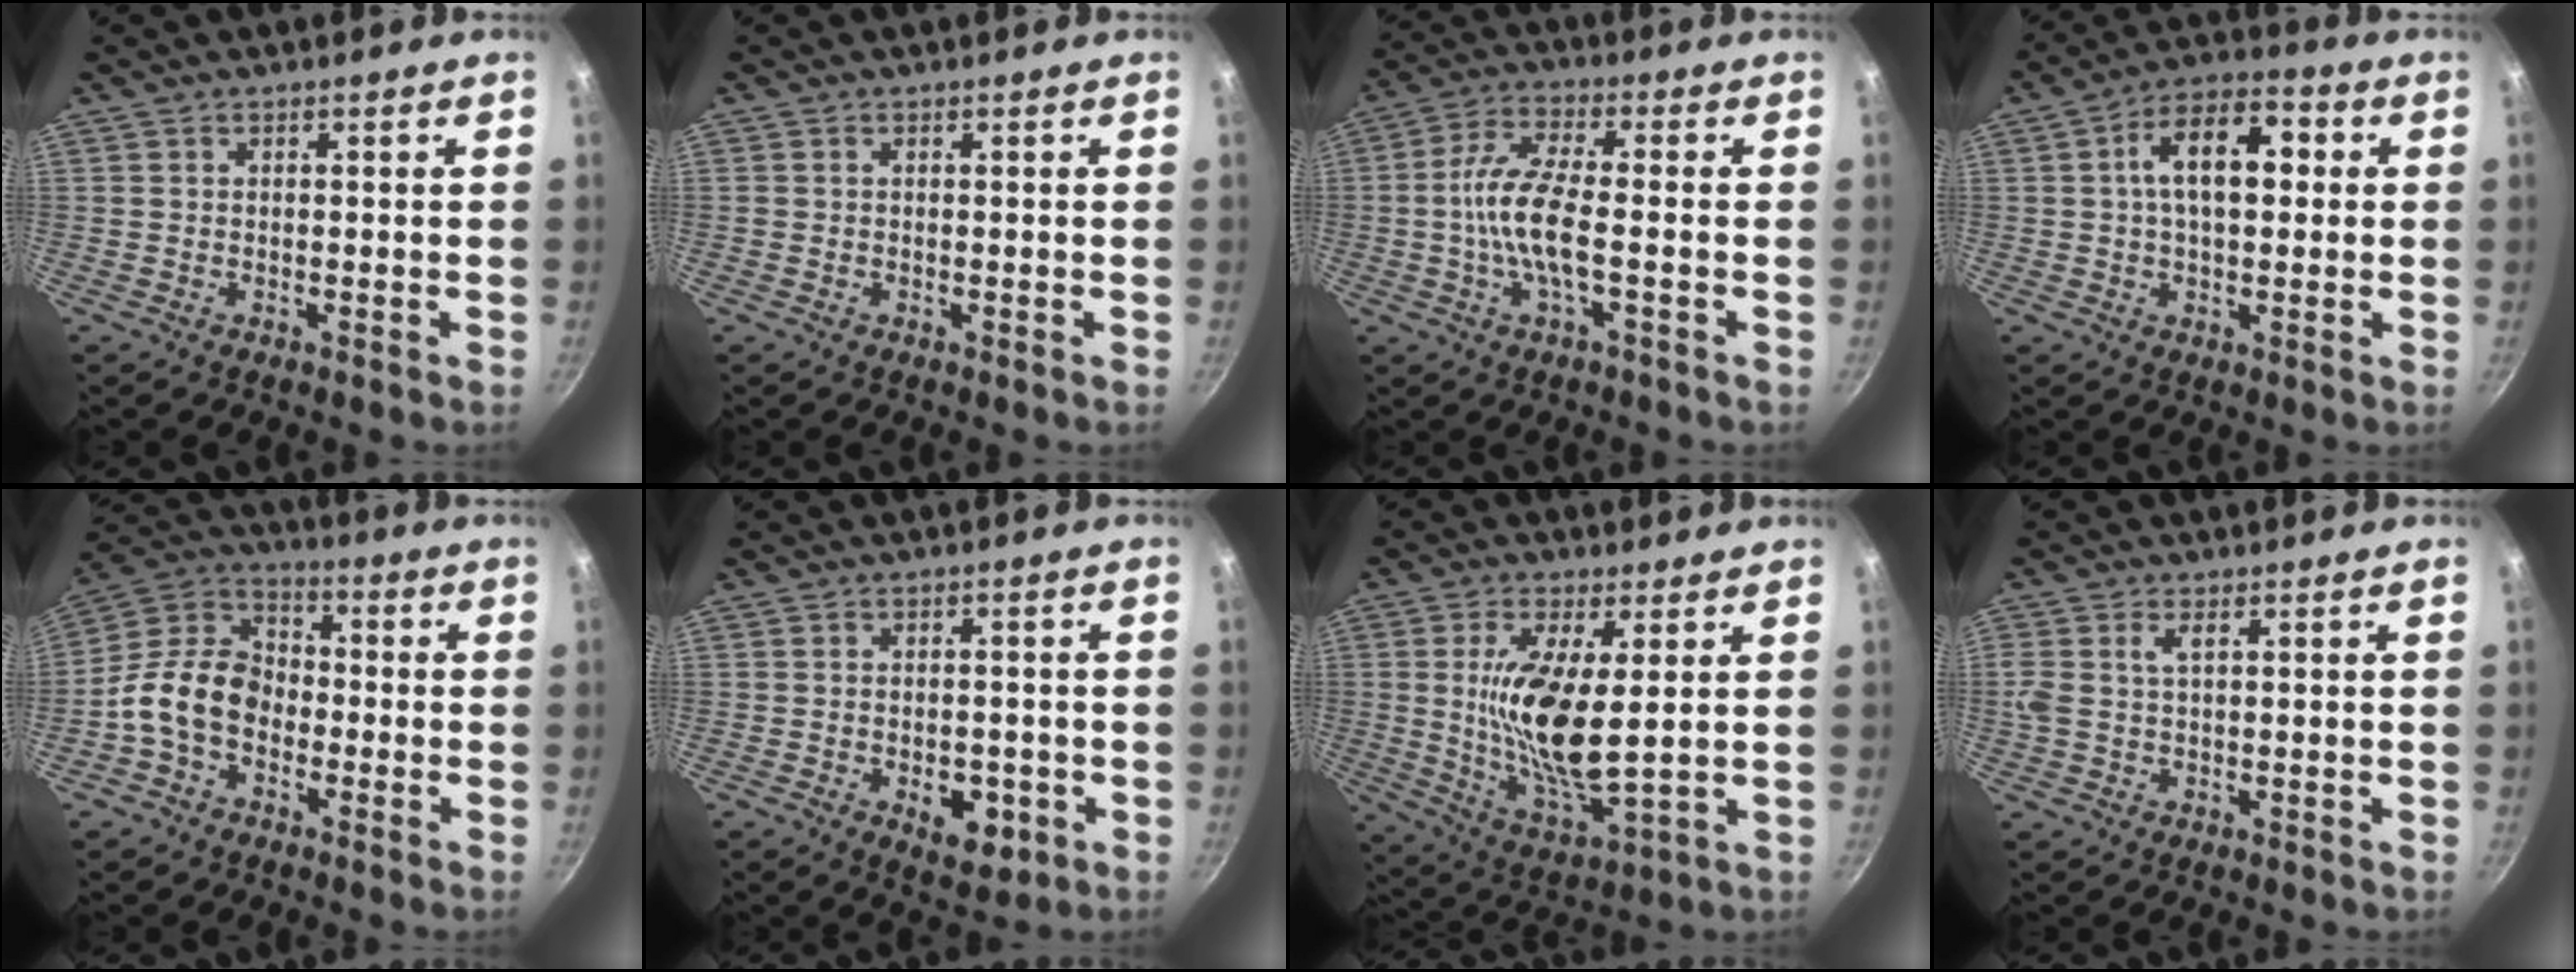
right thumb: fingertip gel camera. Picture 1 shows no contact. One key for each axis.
{"total": 0.0}
{"total": 9.6, "fx": -1.6, "fy": 2.8, "fz": 9.1, "tx": -0.191, "ty": 0.021, "tz": -0.044}
{"total": 12.0, "fx": 1.7, "fy": 6.7, "fz": 9.7, "tx": -0.125, "ty": 0.026, "tz": 0.014}
{"total": 12.0, "fx": -3.6, "fy": 8.6, "fz": 7.6, "tx": -0.106, "ty": 0.043, "tz": -0.093}
{"total": 6.7, "fx": -2.2, "fy": 3.9, "fz": 4.9, "tx": -0.043, "ty": 0.006, "tz": -0.023}
{"total": 14.4, "fx": 2.1, "fy": 5.0, "fz": 13.4, "tx": -0.260, "ty": -0.023, "tz": 0.044}
{"total": 3.2, "fx": 0.9, "fy": 1.3, "fz": 2.7, "tx": -0.057, "ty": 0.003, "tz": 0.019}